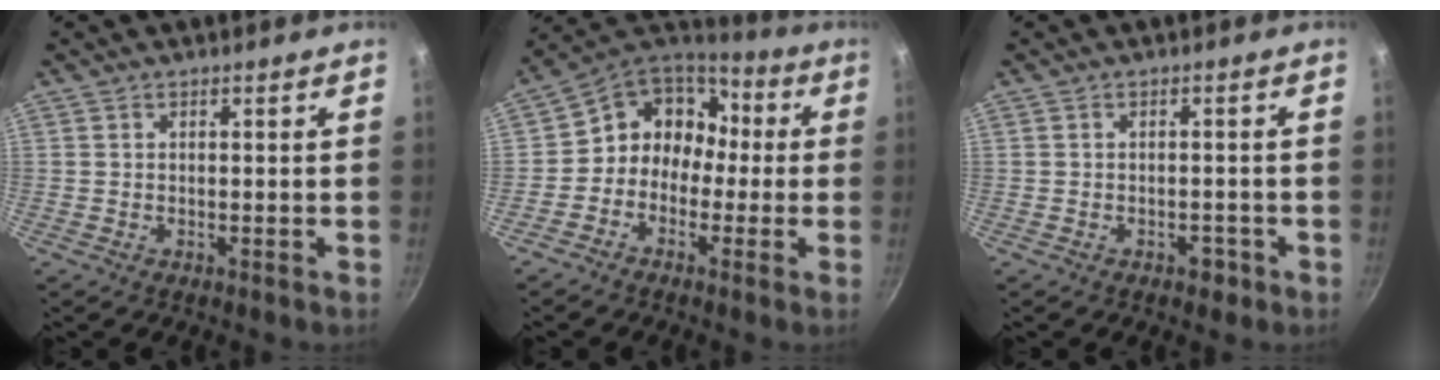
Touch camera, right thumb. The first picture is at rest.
{"total": 11.8, "force": [-0.7, 10.4, 5.4], "torque": [-0.037, 0.051, -0.036]}
{"total": 2.3, "force": [-1.3, 1.4, 1.3], "torque": [-0.008, 0.015, -0.009]}